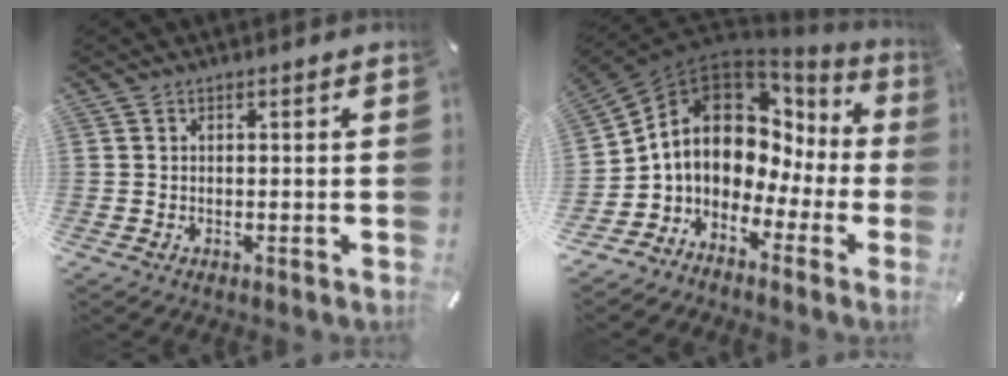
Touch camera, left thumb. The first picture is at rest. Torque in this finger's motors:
{"motor_torque": [0.90, 2.91, 1.29, -0.39, 0.24]}